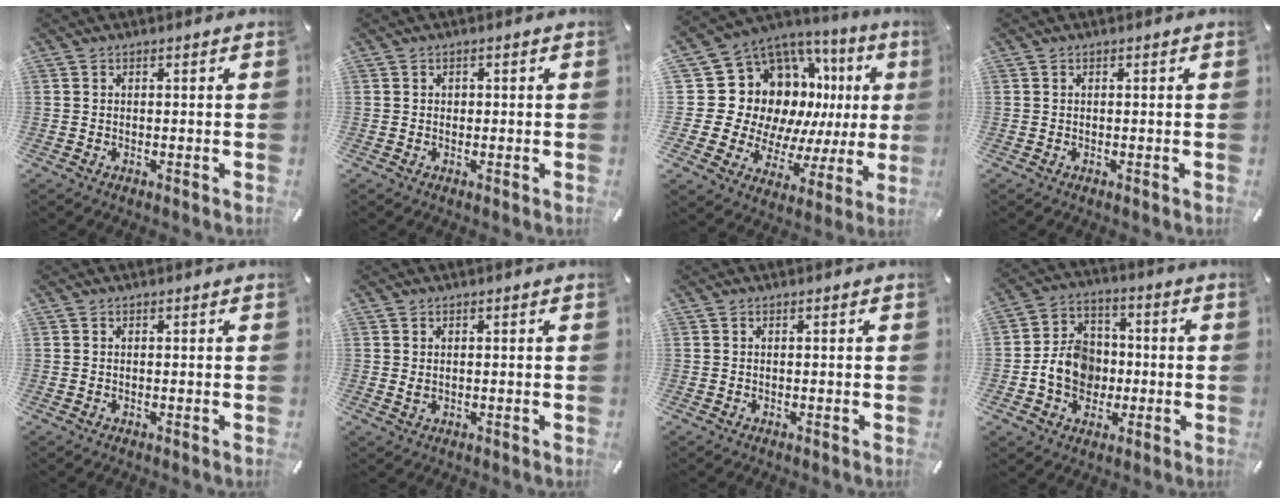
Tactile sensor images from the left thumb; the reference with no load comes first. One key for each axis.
{"total": 0.7, "fx": 0.0, "fy": 0.7, "fz": 0.1, "tx": -0.001, "ty": 0.006, "tz": -0.001}
{"total": 16.9, "fx": 5.6, "fy": 13.0, "fz": 9.3, "tx": -0.140, "ty": -0.084, "tz": 0.137}
{"total": 0.0}
{"total": 0.0}
{"total": 1.4, "fx": 0.1, "fy": 1.0, "fz": 0.9, "tx": -0.019, "ty": 0.003, "tz": 0.002}
{"total": 0.0}
{"total": 10.5, "fx": -1.9, "fy": 9.1, "fz": 5.0, "tx": -0.100, "ty": 0.023, "tz": -0.032}